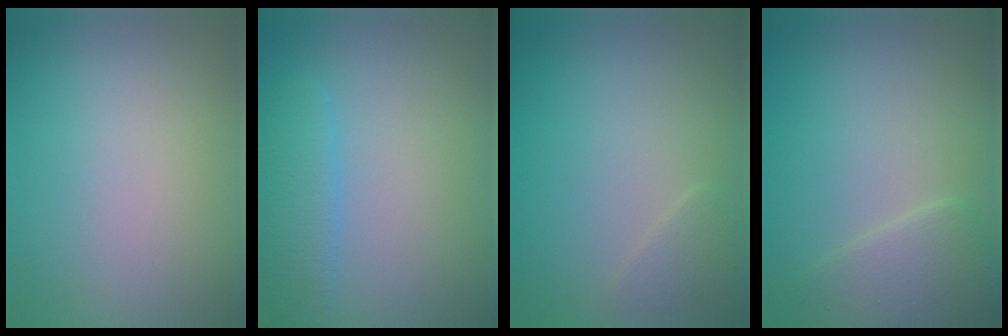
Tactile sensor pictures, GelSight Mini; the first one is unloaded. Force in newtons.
{"total": 2.8, "press": 2.8, "slide": 0.1}
{"total": 1.2, "press": 1.2, "slide": 0.0}
{"total": 2.7, "press": 2.7, "slide": 0.1}